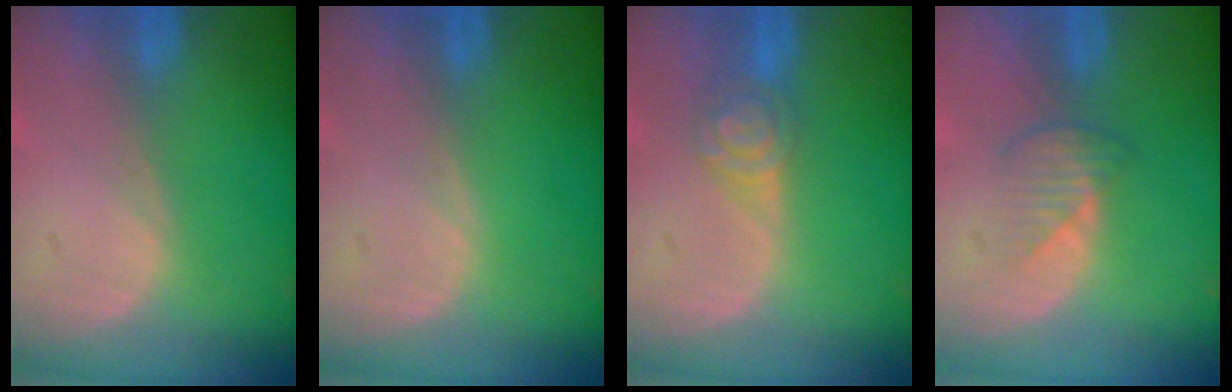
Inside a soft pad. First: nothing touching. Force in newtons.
{"total": 0.0}
{"total": 4.1, "press": 4.0, "slide": 0.9}
{"total": 3.0, "press": 2.9, "slide": 0.7}